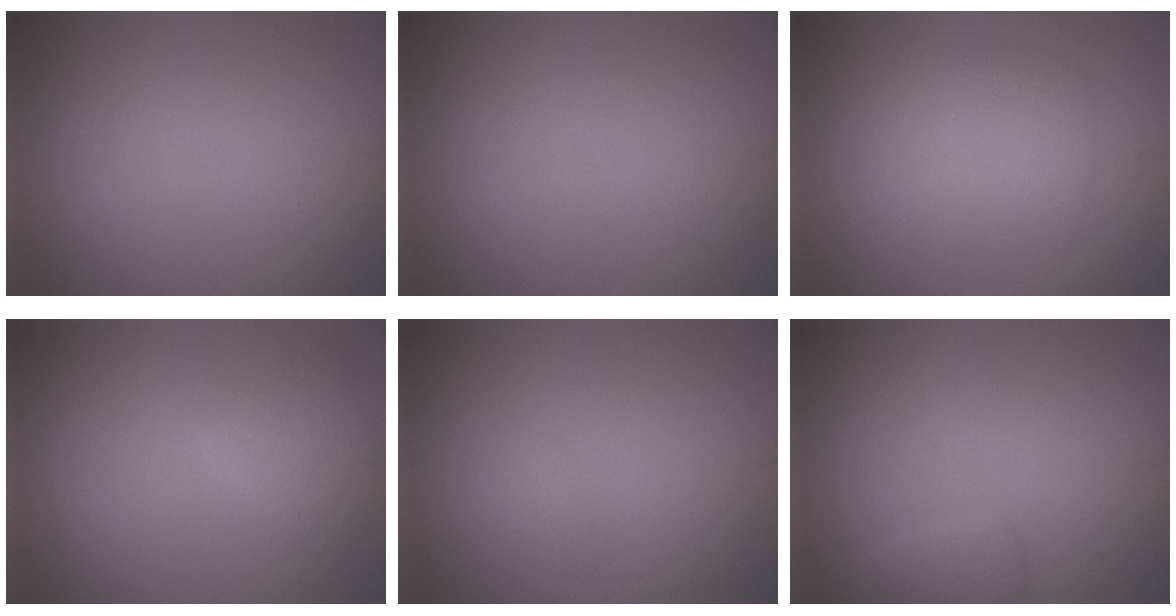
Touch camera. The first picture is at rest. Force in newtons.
{"total": 0.0}
{"total": 2.9, "press": 2.9, "slide": 0.2}
{"total": 2.2, "press": 2.2, "slide": 0.2}
{"total": 0.5, "press": 0.5, "slide": 0.0}
{"total": 1.8, "press": 1.8, "slide": 0.2}